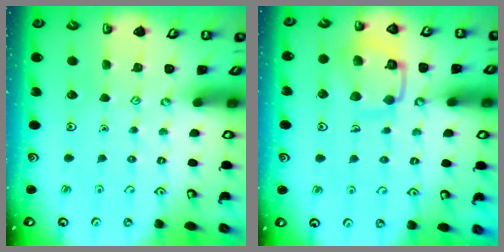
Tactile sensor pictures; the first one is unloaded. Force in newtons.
{"total": 12.2, "press": 12.2, "slide": 0.9}